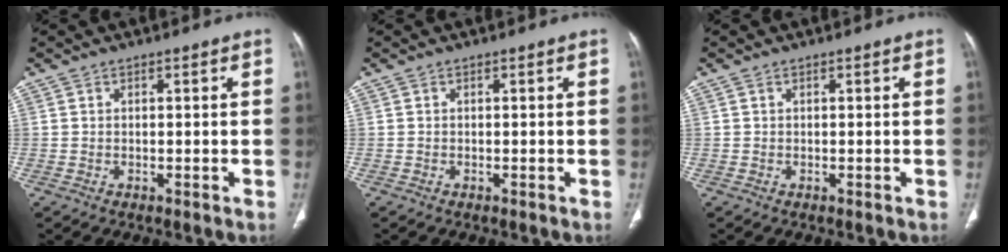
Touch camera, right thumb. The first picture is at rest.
{"total": 0.0}
{"total": 0.0}